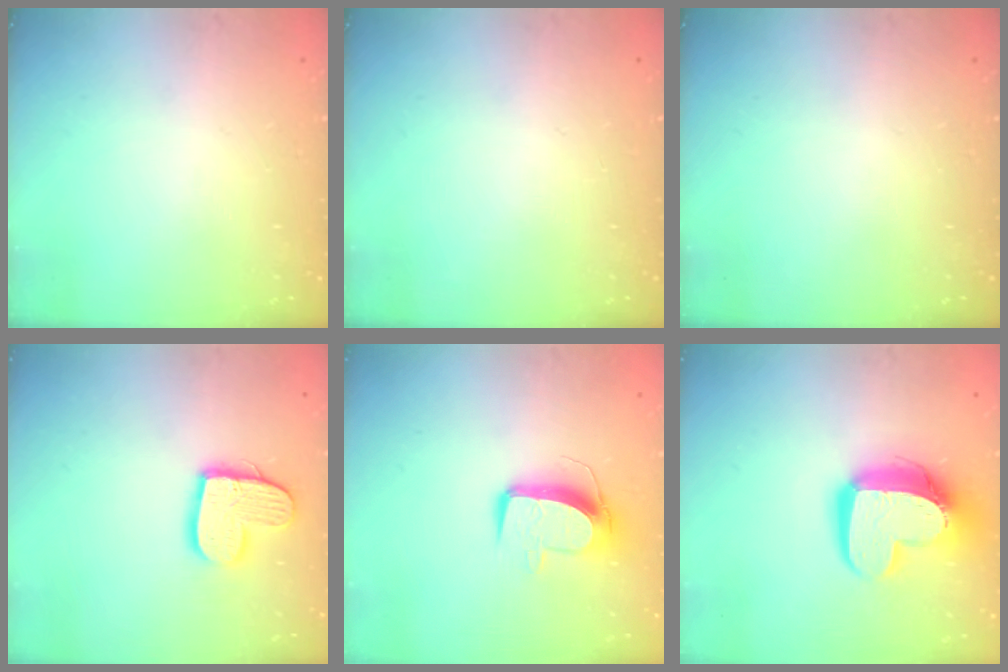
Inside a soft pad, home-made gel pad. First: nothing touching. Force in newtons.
{"total": 0.0}
{"total": 0.0}
{"total": 12.6, "press": 12.6, "slide": 0.8}
{"total": 10.3, "press": 10.3, "slide": 0.5}
{"total": 14.9, "press": 14.8, "slide": 1.4}